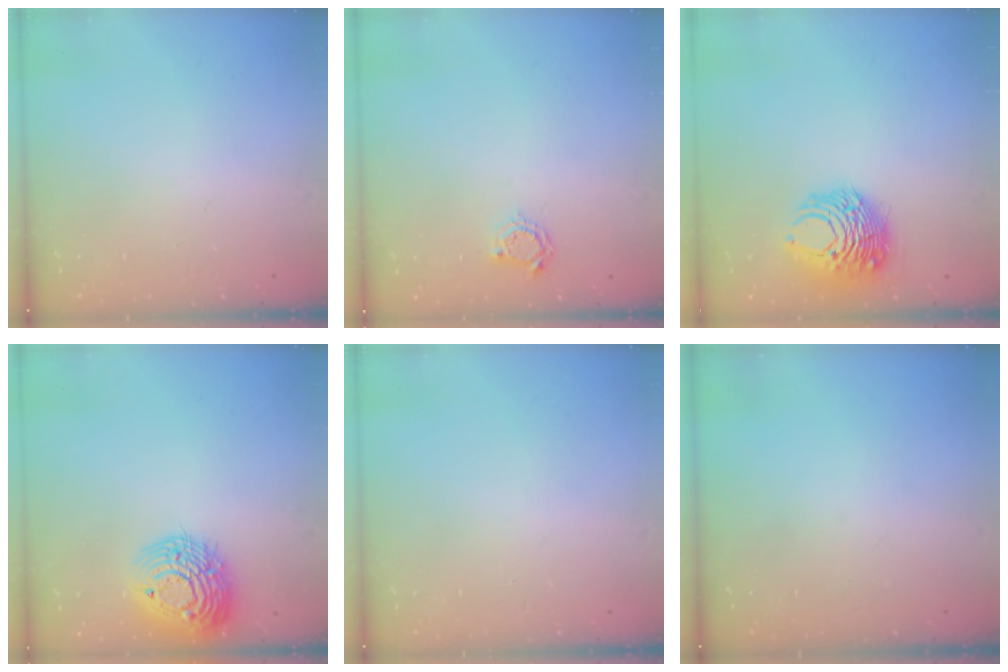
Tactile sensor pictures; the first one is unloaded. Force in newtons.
{"total": 4.1, "press": 4.0, "slide": 0.4}
{"total": 10.7, "press": 10.7, "slide": 0.7}
{"total": 16.3, "press": 16.3, "slide": 1.2}
{"total": 0.0}
{"total": 0.0}